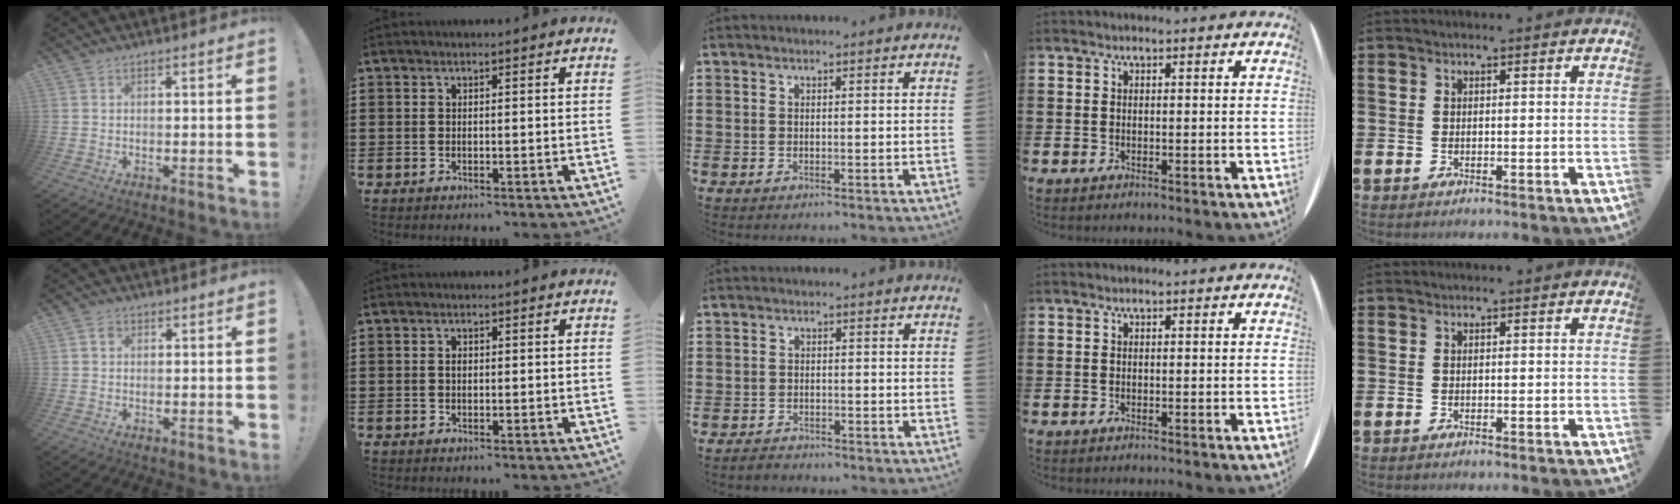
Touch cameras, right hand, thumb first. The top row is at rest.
{"thumb": {"total": 2.1, "force": [0.6, 1.7, 1.0], "torque": [-0.017, 0.004, 0.010]}, "index": {"total": 0.8, "force": [0.1, 0.5, 0.7], "torque": [-0.015, 0.001, 0.002]}, "middle": {"total": 1.6, "force": [-1.5, 0.6, -0.2], "torque": [-0.001, 0.004, -0.035]}}